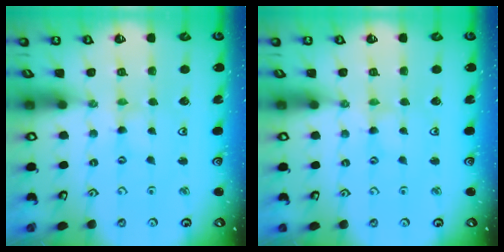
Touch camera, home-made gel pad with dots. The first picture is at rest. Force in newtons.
{"total": 0.6, "press": 0.6, "slide": 0.1}